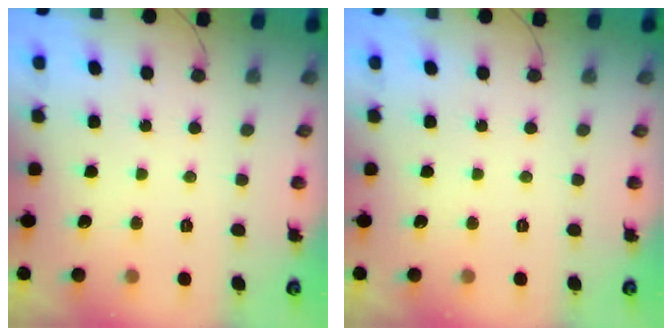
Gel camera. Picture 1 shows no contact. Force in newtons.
{"total": 0.0}